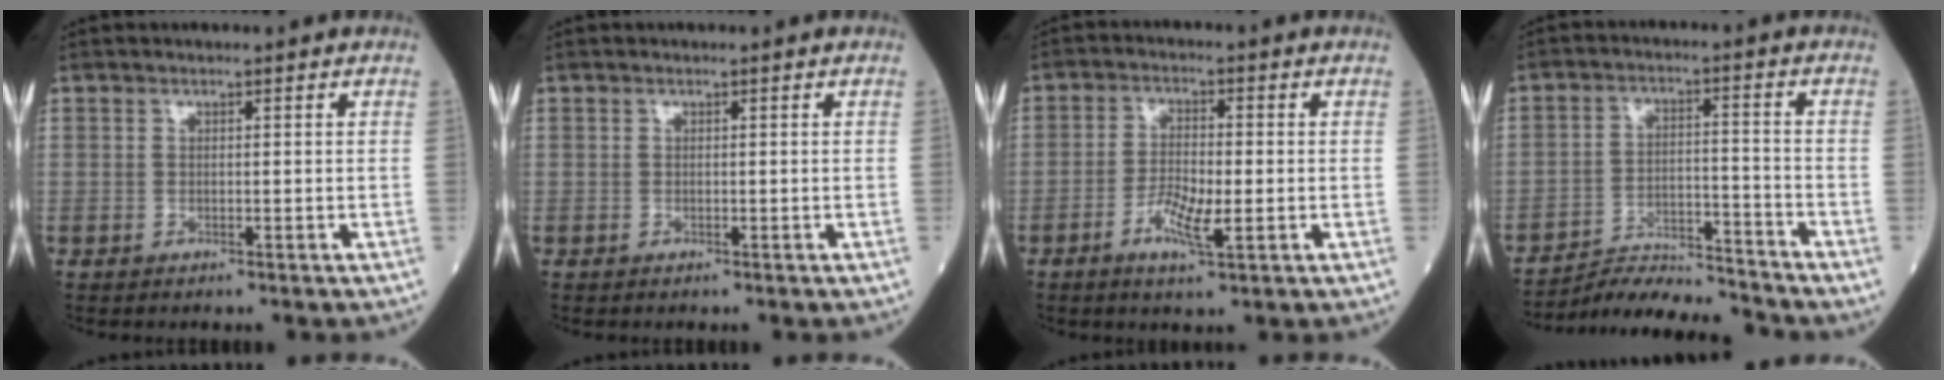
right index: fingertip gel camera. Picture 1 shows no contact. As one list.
[{"total": 0.0}, {"total": 5.7, "force": [-1.9, 1.2, 5.2], "torque": [-0.099, -0.003, -0.035]}, {"total": 9.7, "force": [-9.6, -0.7, 0.8], "torque": [-0.013, 0.011, -0.171]}]